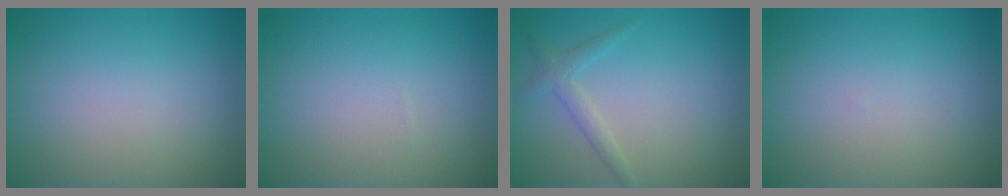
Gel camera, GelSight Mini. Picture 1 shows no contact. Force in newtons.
{"total": 0.0}
{"total": 1.6, "press": 1.6, "slide": 0.1}
{"total": 0.0}